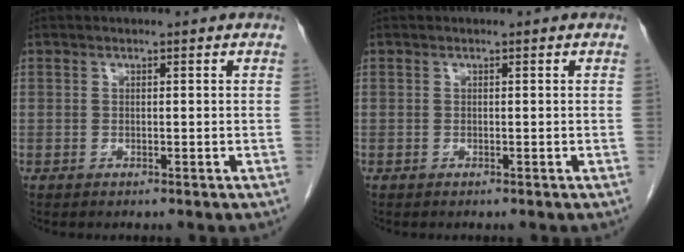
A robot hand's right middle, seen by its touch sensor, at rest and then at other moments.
{"total": 0.0}